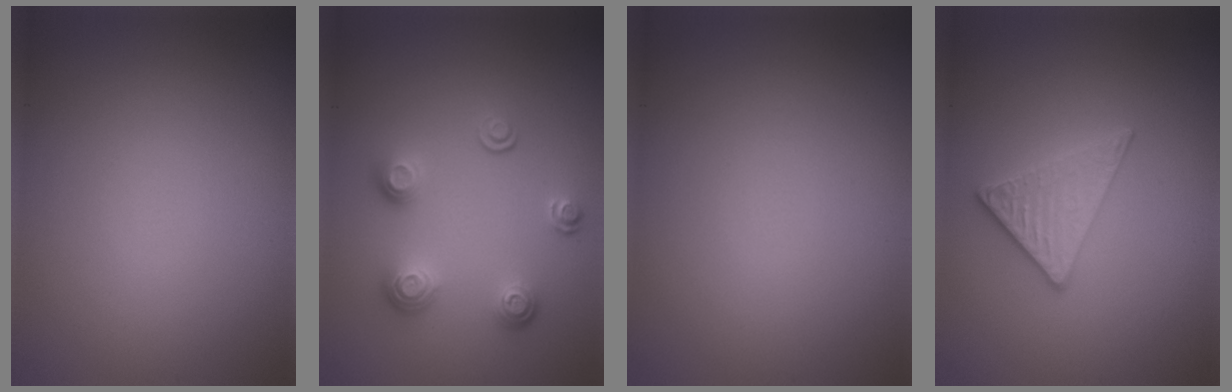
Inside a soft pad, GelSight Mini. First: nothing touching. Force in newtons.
{"total": 3.2, "press": 2.5, "slide": 1.9}
{"total": 0.0}
{"total": 2.7, "press": 2.6, "slide": 1.0}